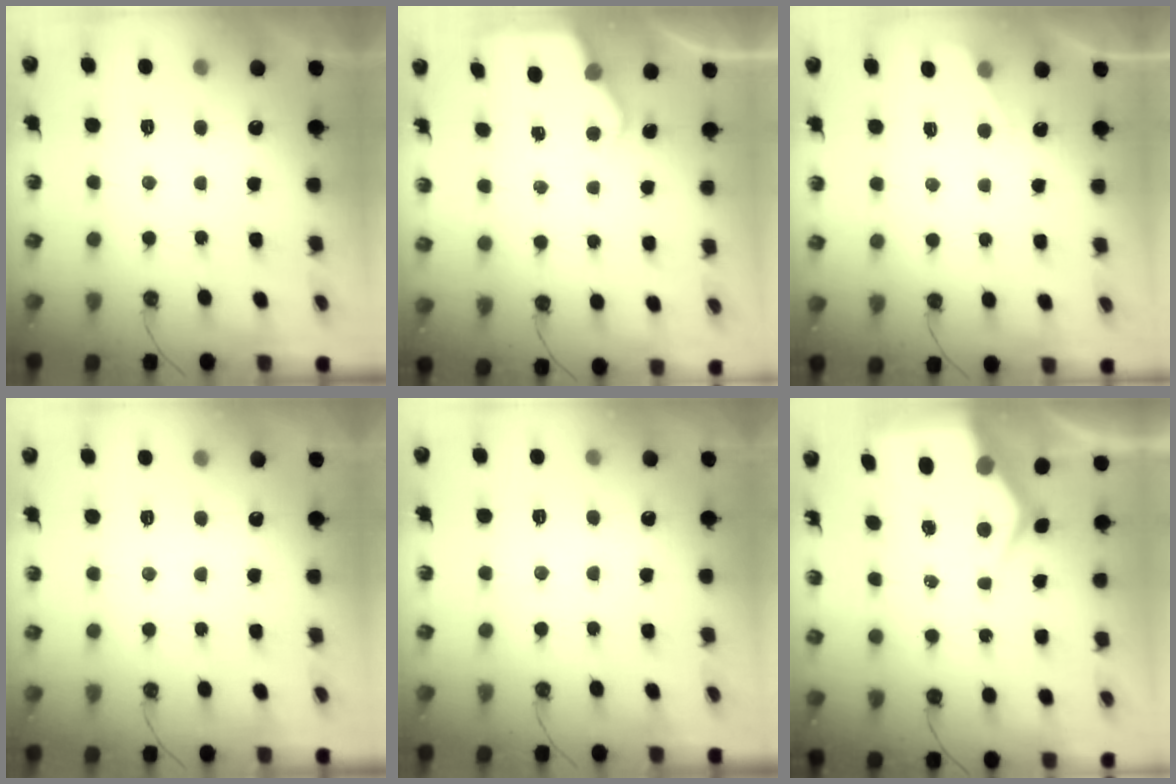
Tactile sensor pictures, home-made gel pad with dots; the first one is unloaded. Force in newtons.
{"total": 2.8, "press": 2.8, "slide": 0.0}
{"total": 2.4, "press": 2.4, "slide": 0.4}
{"total": 4.7, "press": 4.6, "slide": 0.7}
{"total": 4.7, "press": 4.7, "slide": 0.6}
{"total": 9.4, "press": 9.3, "slide": 1.1}